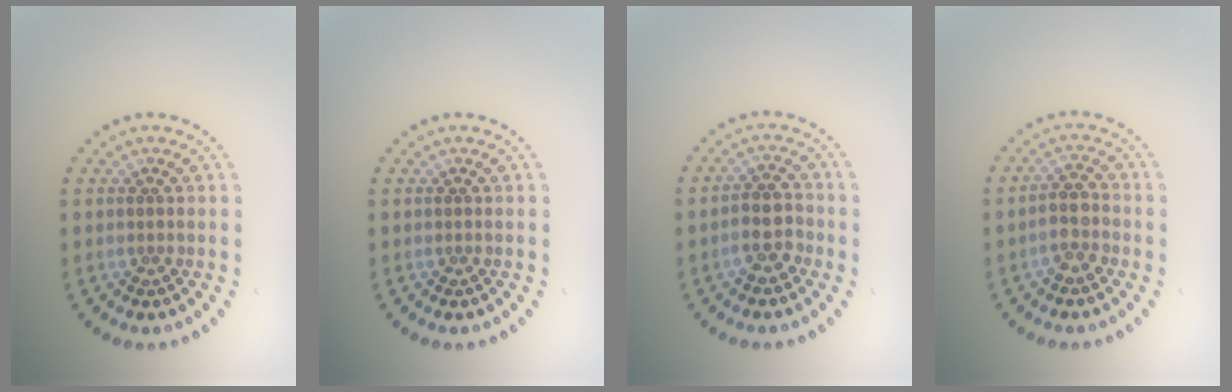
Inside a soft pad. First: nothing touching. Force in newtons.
{"total": 0.0}
{"total": 2.8, "press": 2.7, "slide": 0.8}
{"total": 2.5, "press": 2.2, "slide": 1.0}